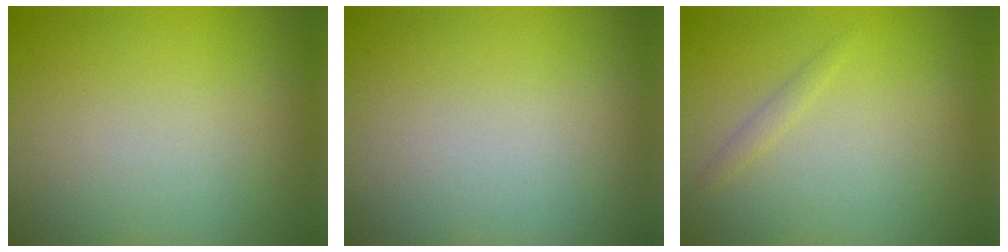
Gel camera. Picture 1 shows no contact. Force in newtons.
{"total": 0.0}
{"total": 0.7, "press": 0.7, "slide": 0.0}